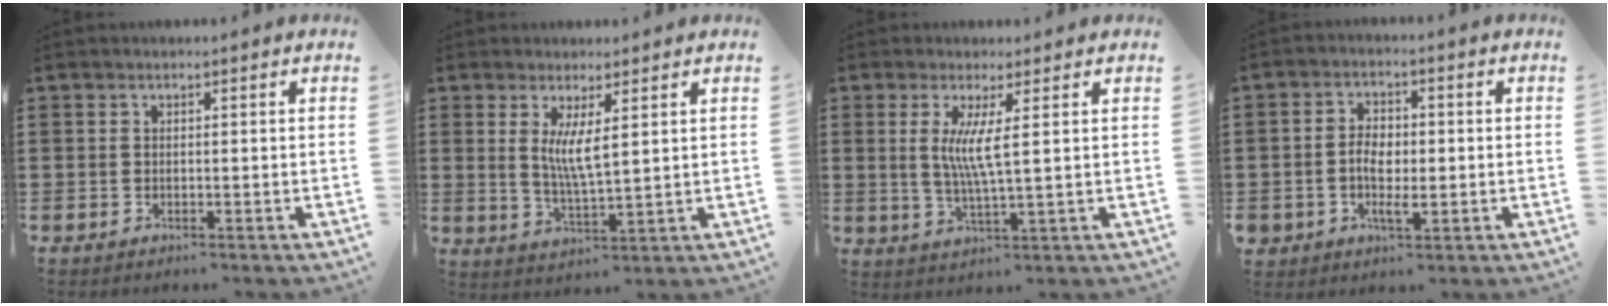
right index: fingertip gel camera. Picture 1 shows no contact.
{"total": 5.0, "force": [1.5, 0.9, 4.6], "torque": [-0.094, -0.005, 0.028]}
{"total": 5.3, "force": [1.2, 0.0, 5.1], "torque": [-0.102, -0.009, 0.018]}
{"total": 4.2, "force": [-0.9, 2.7, 3.0], "torque": [-0.067, 0.006, -0.019]}